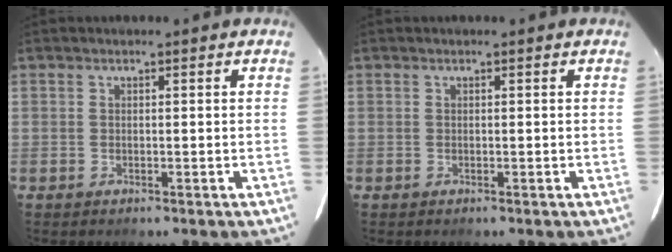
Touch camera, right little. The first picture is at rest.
{"total": 0.0}